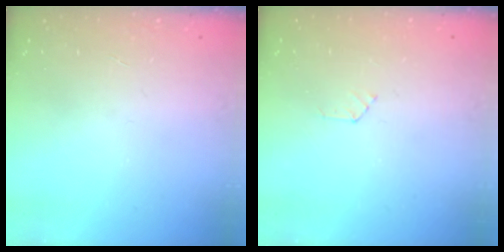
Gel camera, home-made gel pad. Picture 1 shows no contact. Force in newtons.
{"total": 3.0, "press": 3.0, "slide": 0.4}